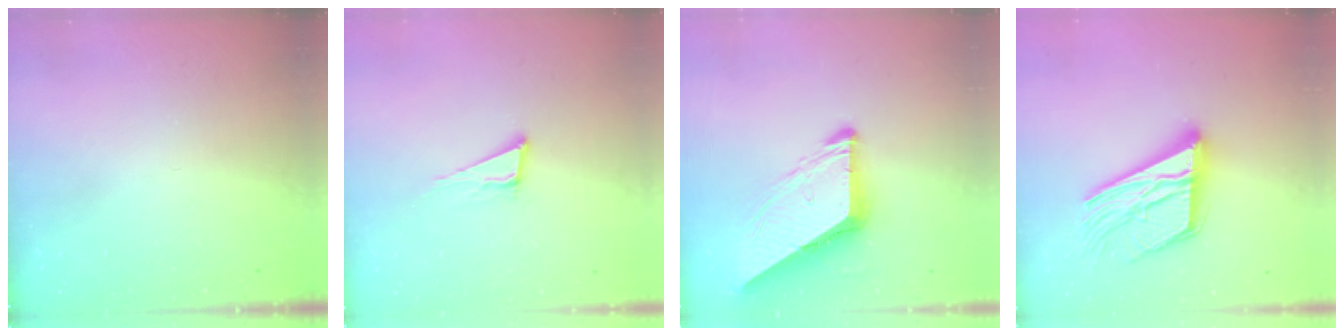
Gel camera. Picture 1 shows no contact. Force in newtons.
{"total": 6.8, "press": 6.2, "slide": 2.8}
{"total": 10.1, "press": 10.0, "slide": 1.1}
{"total": 21.7, "press": 21.7, "slide": 1.5}